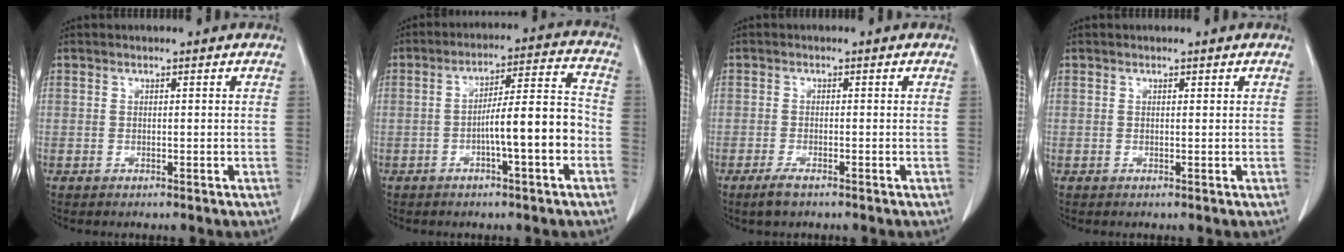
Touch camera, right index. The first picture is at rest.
{"total": 9.7, "force": [-2.8, 0.8, 9.3], "torque": [-0.147, 0.023, -0.044]}
{"total": 2.3, "force": [-1.6, 0.6, 1.5], "torque": [-0.035, -0.004, -0.029]}
{"total": 0.0}